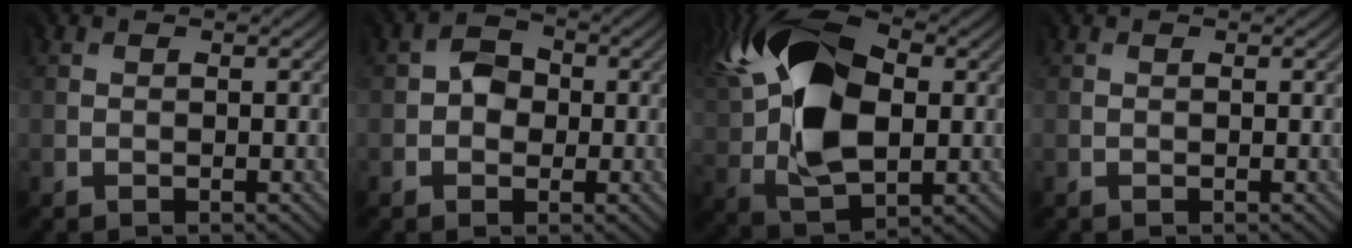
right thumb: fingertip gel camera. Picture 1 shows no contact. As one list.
[{"total": 3.1, "force": [-0.1, 2.7, 1.5], "torque": [-0.018, 0.005, -0.006]}, {"total": 14.7, "force": [3.3, 8.5, 11.5], "torque": [-0.239, 0.029, 0.043]}, {"total": 0.0}]